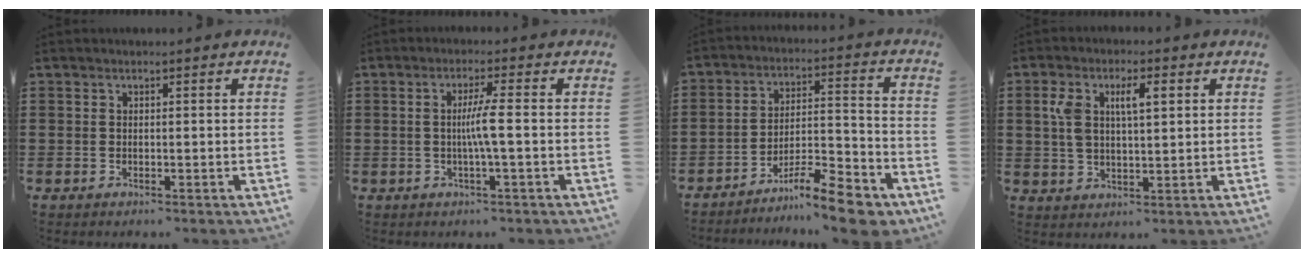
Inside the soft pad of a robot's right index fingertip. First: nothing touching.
{"total": 4.1, "force": [-0.4, -0.3, 4.0], "torque": [-0.072, -0.007, -0.011]}
{"total": 10.8, "force": [-8.9, 2.2, 5.7], "torque": [-0.076, 0.038, -0.164]}
{"total": 6.1, "force": [1.8, 2.7, 5.1], "torque": [-0.101, 0.008, 0.028]}